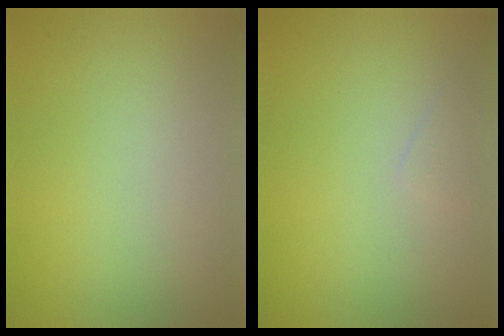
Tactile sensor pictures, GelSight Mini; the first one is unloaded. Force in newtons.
{"total": 0.7, "press": 0.7, "slide": 0.0}